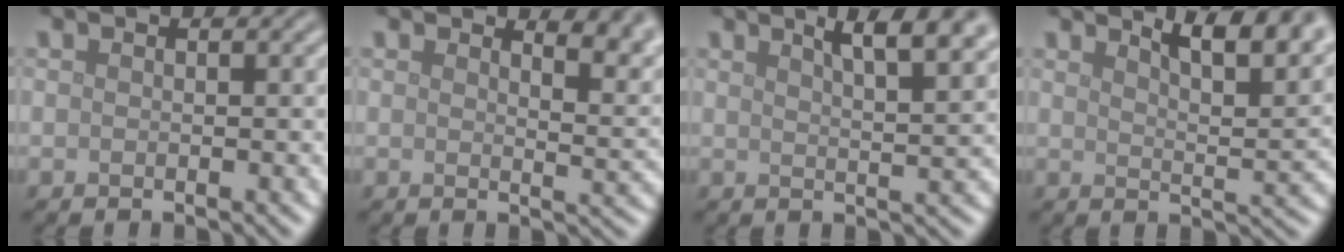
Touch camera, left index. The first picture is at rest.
{"total": 4.6, "force": [3.3, 1.7, 2.6], "torque": [-0.020, 0.004, 0.036]}
{"total": 7.3, "force": [4.4, 2.3, 5.3], "torque": [-0.037, 0.032, 0.039]}
{"total": 7.0, "force": [4.8, 2.0, 4.7], "torque": [-0.047, 0.012, 0.052]}